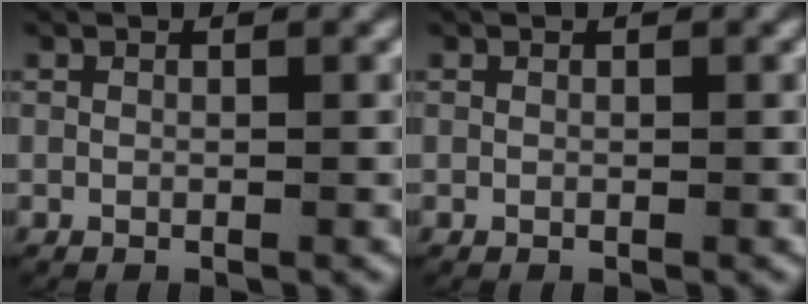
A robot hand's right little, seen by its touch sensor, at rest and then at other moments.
{"total": 0.0}